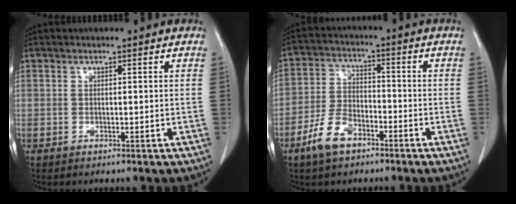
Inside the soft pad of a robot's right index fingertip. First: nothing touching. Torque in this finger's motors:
{"motor_torque": [-0.11, -0.22, -0.60, -0.21]}